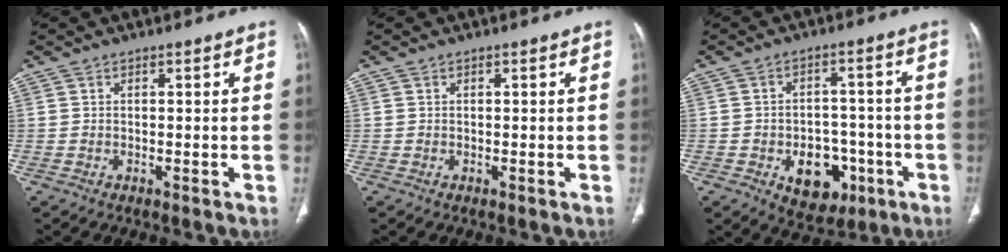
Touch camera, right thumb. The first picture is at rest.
{"total": 0.0}
{"total": 10.6, "force": [-4.1, 7.5, 6.3], "torque": [-0.048, 0.030, -0.046]}